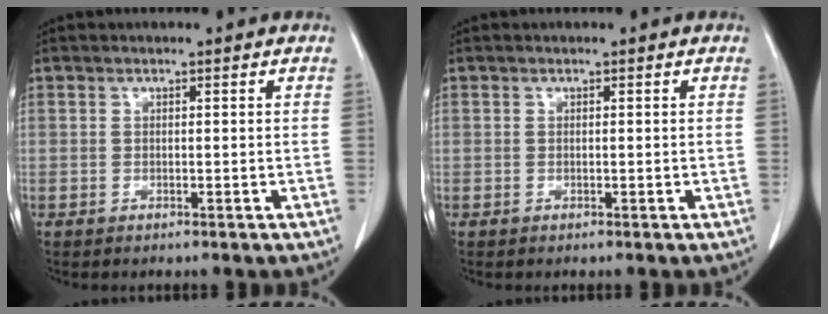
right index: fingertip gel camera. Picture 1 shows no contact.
{"total": 0.0}